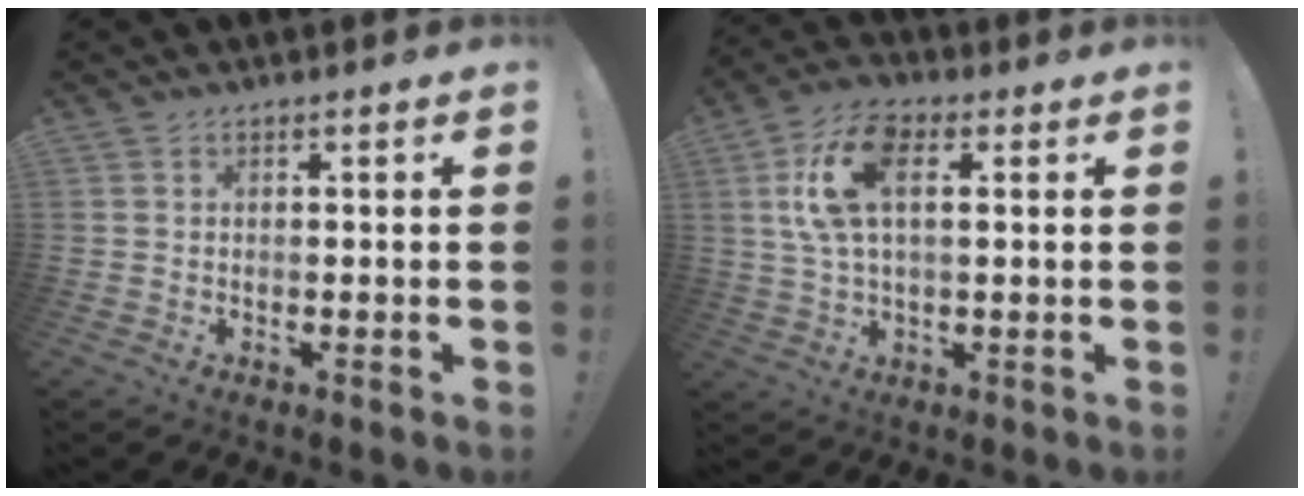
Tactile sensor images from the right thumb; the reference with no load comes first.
{"total": 13.7, "force": [4.1, 7.2, 10.9], "torque": [-0.198, 0.002, 0.075]}